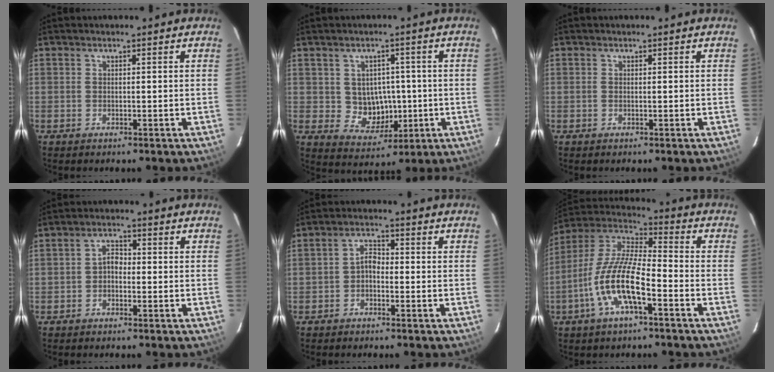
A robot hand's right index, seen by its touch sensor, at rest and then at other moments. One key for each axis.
{"total": 7.2, "fx": -0.2, "fy": 6.7, "fz": 2.7, "tx": -0.055, "ty": 0.008, "tz": 0.015}
{"total": 0.0}
{"total": 2.3, "fx": -0.9, "fy": 1.6, "fz": 1.3, "tx": -0.025, "ty": 0.010, "tz": -0.019}
{"total": 2.4, "fx": -1.3, "fy": 1.5, "fz": 1.4, "tx": -0.029, "ty": 0.011, "tz": -0.025}
{"total": 13.8, "fx": -5.8, "fy": 3.6, "fz": 12.0, "tx": -0.246, "ty": -0.003, "tz": -0.116}